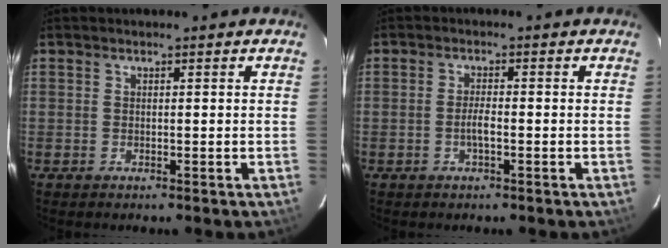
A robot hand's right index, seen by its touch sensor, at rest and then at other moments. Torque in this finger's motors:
{"motor_torque": [0.62, -0.03, 0.28, 0.06]}